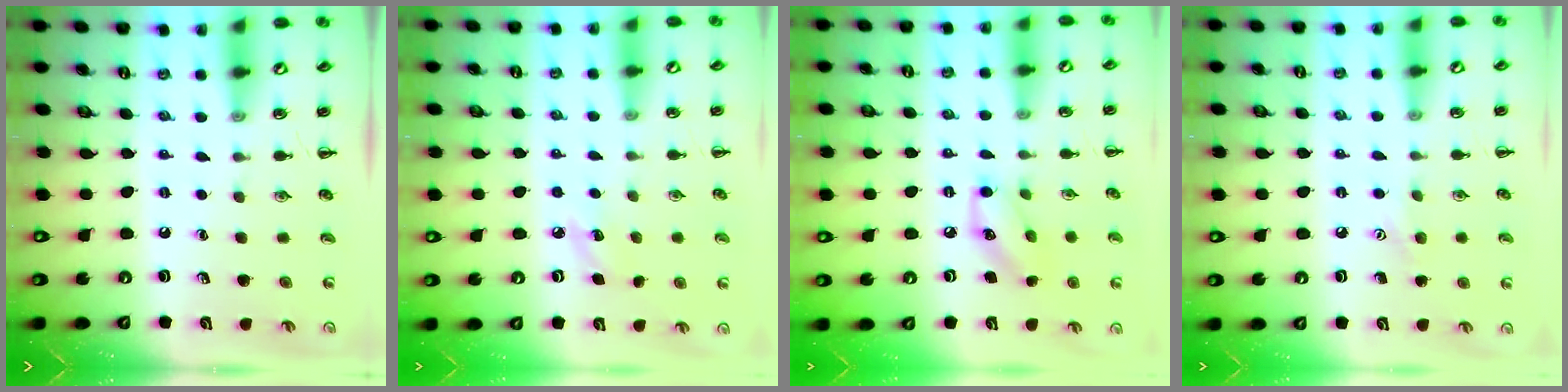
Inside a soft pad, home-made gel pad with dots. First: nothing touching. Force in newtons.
{"total": 5.0, "press": 4.8, "slide": 1.5}
{"total": 8.7, "press": 8.7, "slide": 0.3}
{"total": 5.8, "press": 5.6, "slide": 1.5}